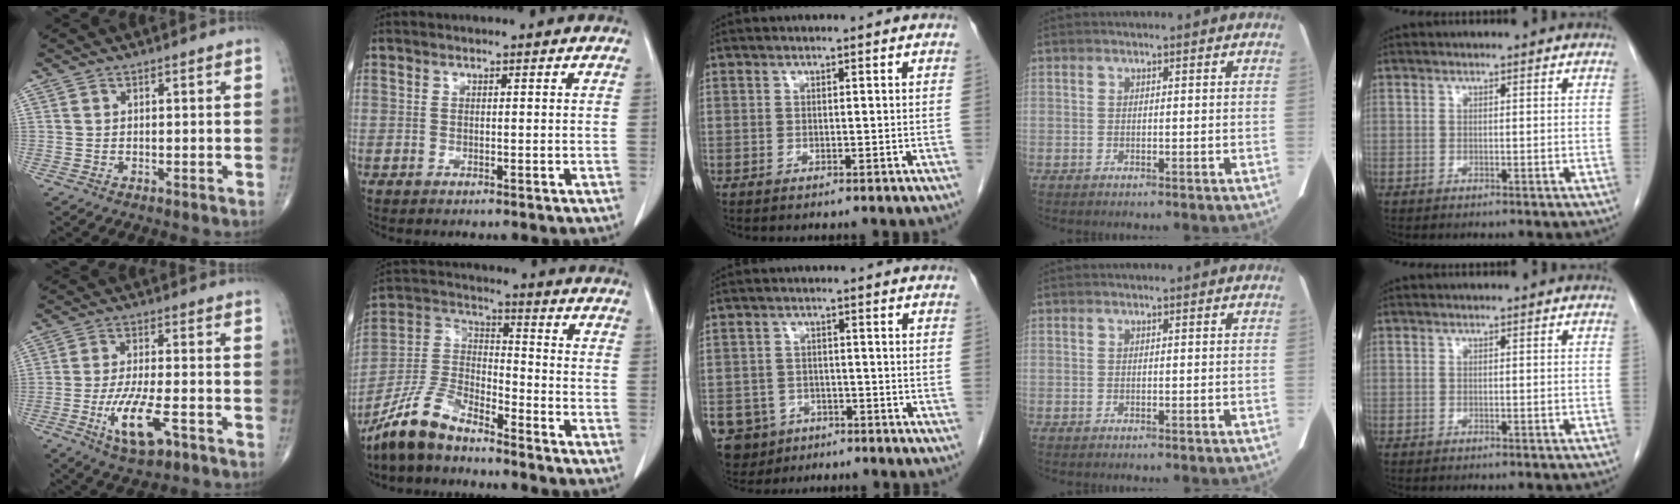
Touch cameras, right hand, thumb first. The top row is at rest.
{"thumb": {"total": 10.2, "force": [-4.5, 3.2, 8.6], "torque": [-0.167, 0.008, -0.075]}, "index": {"total": 9.5, "force": [-8.2, 2.6, 4.0], "torque": [-0.100, 0.007, -0.165]}, "middle": {"total": 8.4, "force": [-5.1, 6.4, 1.6], "torque": [-0.037, 0.004, -0.077]}}